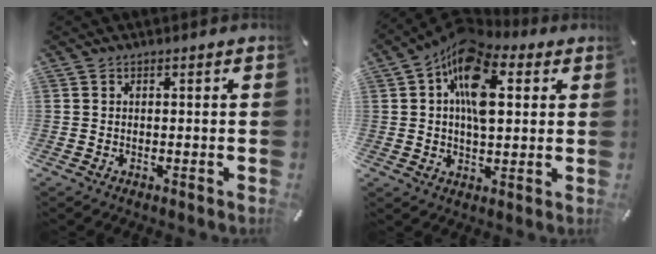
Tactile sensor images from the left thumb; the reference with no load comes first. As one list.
[{"total": 14.6, "force": [4.2, 8.4, 11.2], "torque": [-0.197, -0.007, 0.073]}]